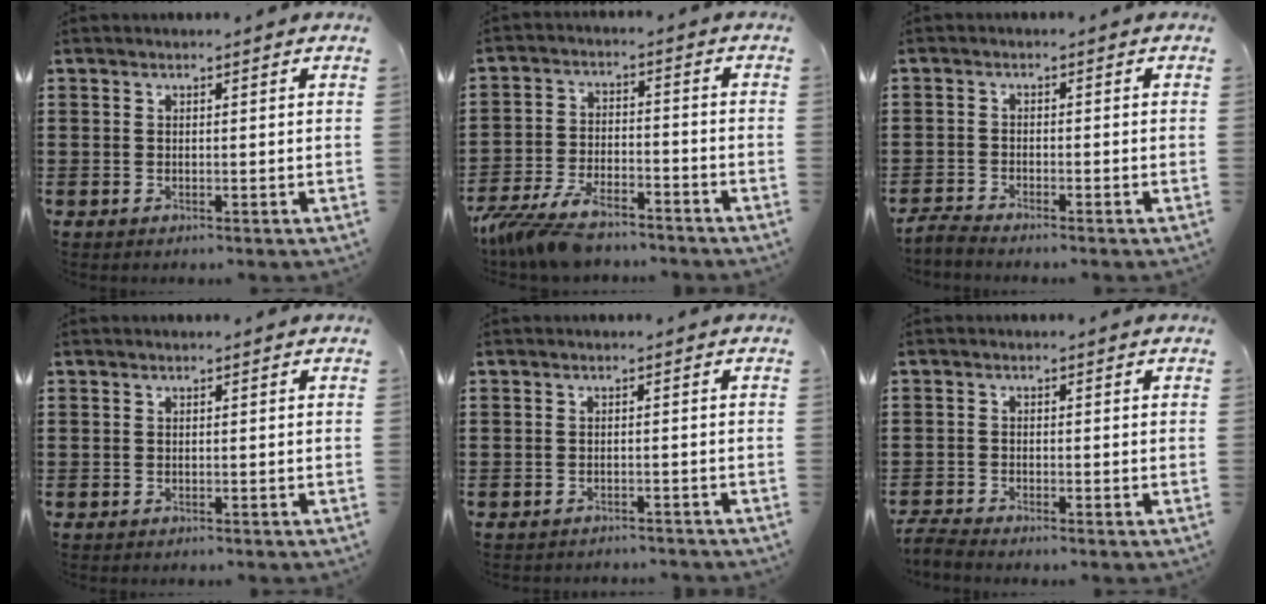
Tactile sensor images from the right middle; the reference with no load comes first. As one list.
[{"total": 8.4, "force": [-7.1, 2.2, 4.0], "torque": [-0.096, 0.001, -0.138]}, {"total": 1.9, "force": [-1.9, 0.0, 0.4], "torque": [-0.016, 0.000, -0.040]}, {"total": 0.0}, {"total": 1.5, "force": [-1.5, 0.1, -0.1], "torque": [-0.004, 0.003, -0.032]}, {"total": 2.1, "force": [-2.1, 0.0, 0.4], "torque": [-0.016, -0.003, -0.044]}]